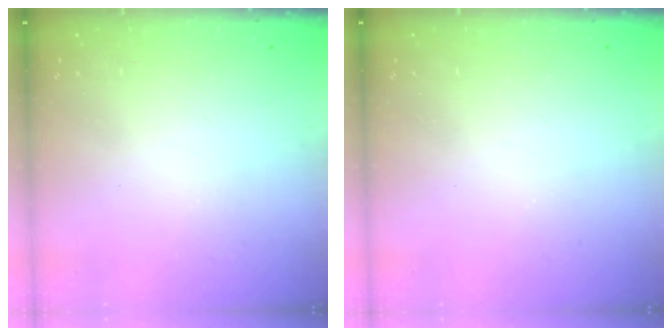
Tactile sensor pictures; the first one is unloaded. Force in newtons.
{"total": 0.0}